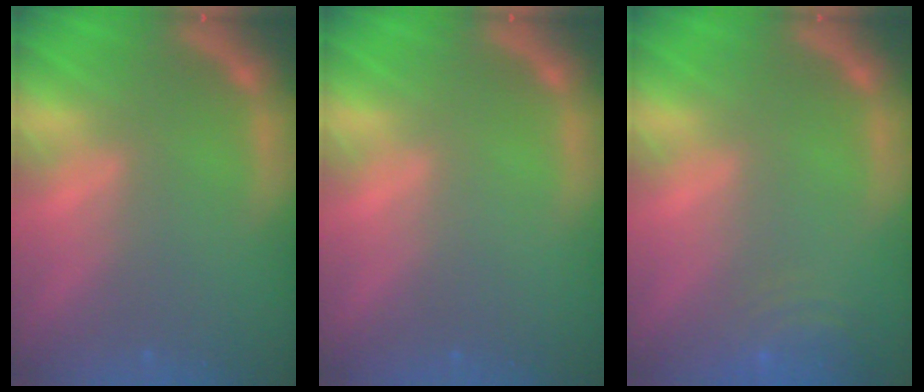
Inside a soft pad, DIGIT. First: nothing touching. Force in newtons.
{"total": 0.0}
{"total": 5.1}